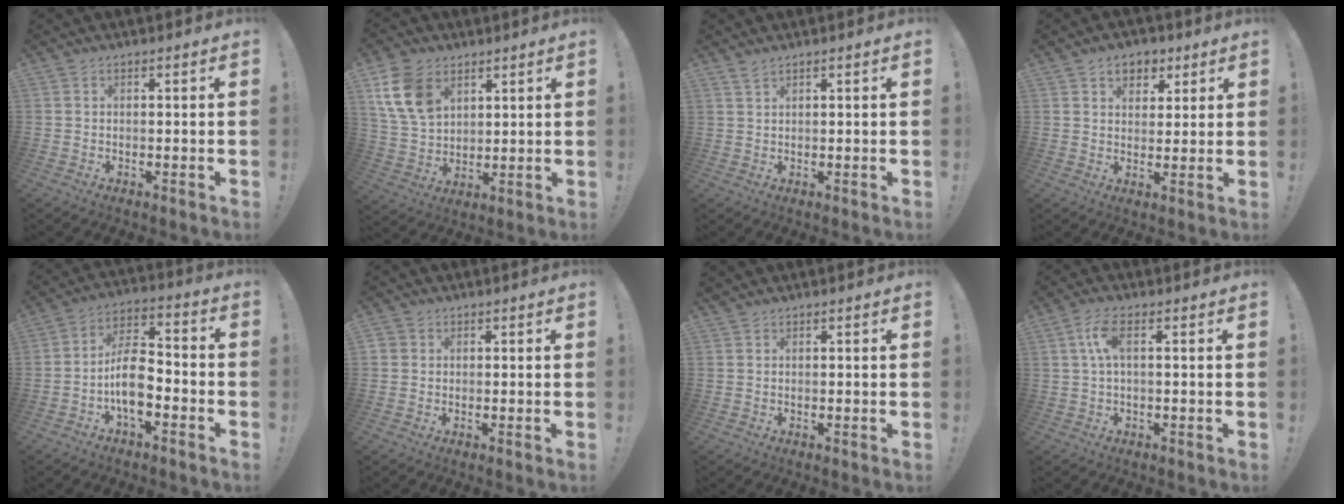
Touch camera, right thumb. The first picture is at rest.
{"total": 14.0, "force": [6.6, 9.9, 7.5], "torque": [-0.142, -0.019, 0.136]}
{"total": 1.9, "force": [1.7, 0.5, 0.9], "torque": [-0.017, -0.006, 0.031]}
{"total": 6.8, "force": [3.5, 5.3, 2.3], "torque": [-0.022, -0.017, 0.066]}
{"total": 11.7, "force": [-4.1, 6.3, 8.9], "torque": [-0.163, 0.023, -0.076]}
{"total": 1.7, "force": [0.6, 1.5, 0.5], "torque": [-0.004, -0.001, 0.010]}
{"total": 0.8, "force": [0.8, 0.2, 0.0], "torque": [0.008, -0.004, 0.014]}
{"total": 5.6, "force": [1.1, 1.9, 5.2], "torque": [-0.106, 0.001, 0.019]}